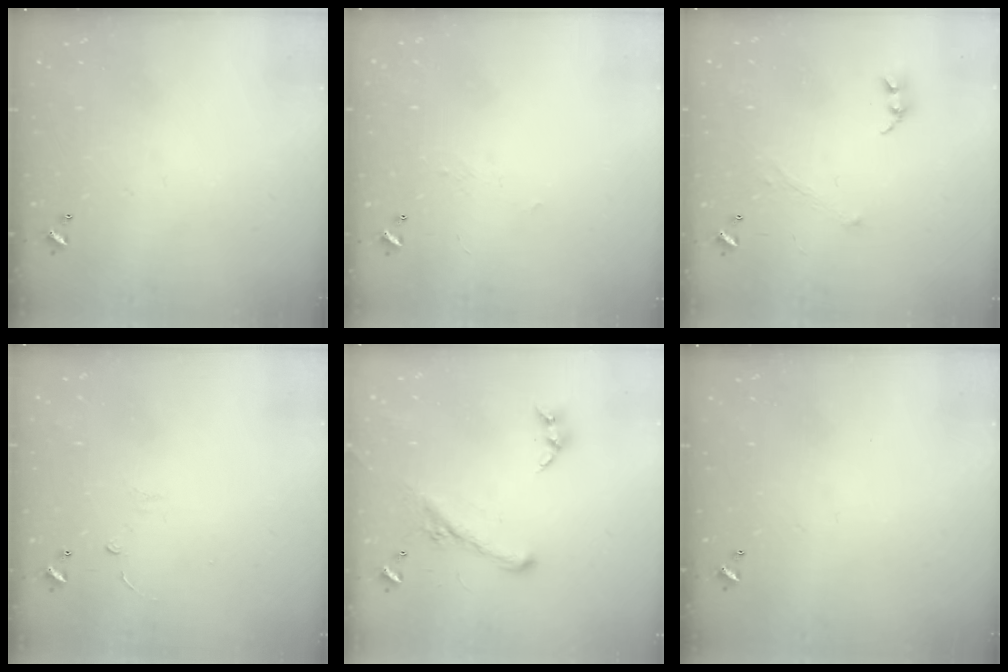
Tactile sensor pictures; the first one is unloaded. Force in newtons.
{"total": 2.2, "press": 2.0, "slide": 0.8}
{"total": 0.7, "press": 0.0, "slide": 0.7}
{"total": 1.6, "press": 1.5, "slide": 0.4}
{"total": 1.9, "press": 1.3, "slide": 1.4}
{"total": 0.0}